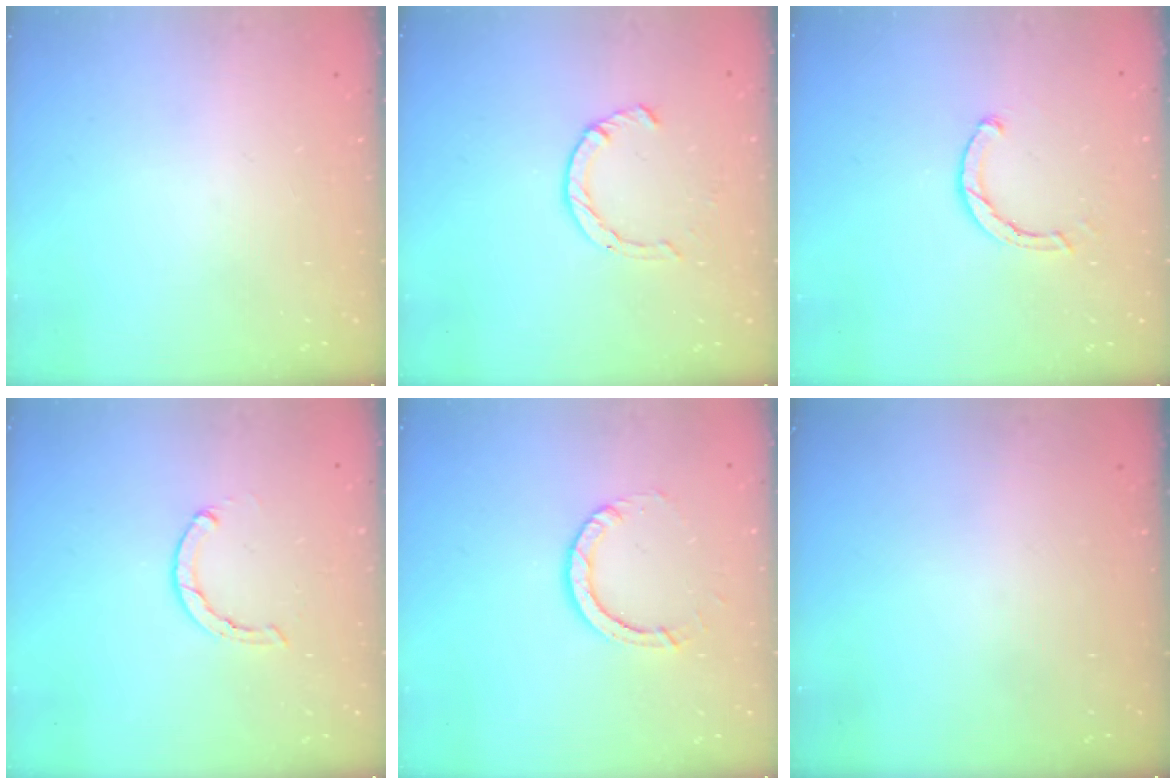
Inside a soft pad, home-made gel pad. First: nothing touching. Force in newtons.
{"total": 2.4, "press": 2.4, "slide": 0.2}
{"total": 2.4, "press": 2.4, "slide": 0.1}
{"total": 1.5, "press": 1.5, "slide": 0.2}
{"total": 5.6, "press": 5.6, "slide": 0.4}
{"total": 0.0}